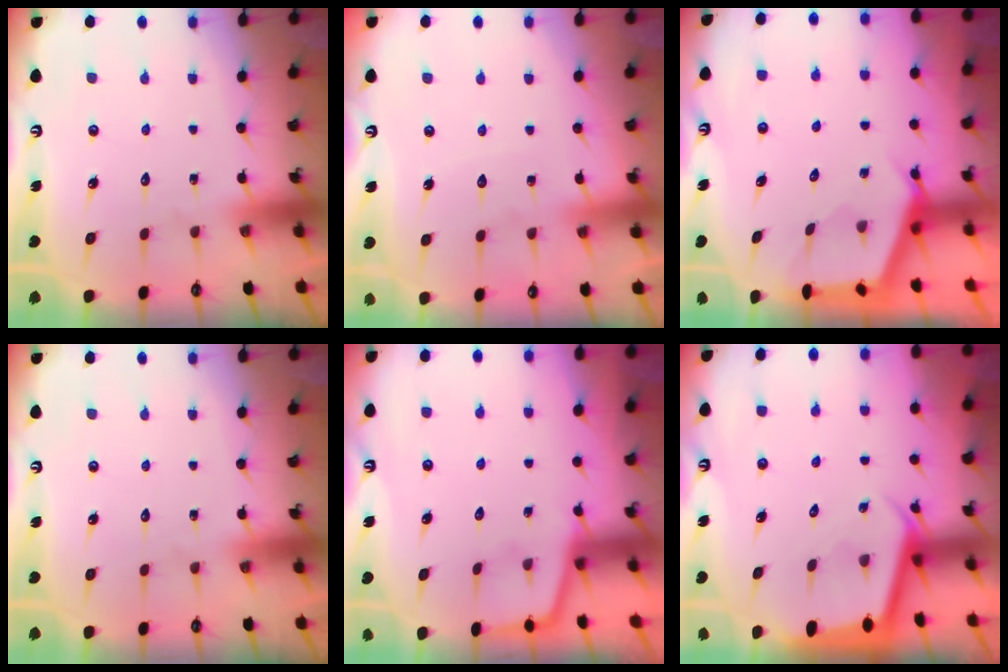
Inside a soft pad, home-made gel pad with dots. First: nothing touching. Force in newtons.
{"total": 3.4, "press": 3.4, "slide": 0.5}
{"total": 2.7, "press": 2.6, "slide": 0.4}
{"total": 0.0}
{"total": 1.7, "press": 1.7, "slide": 0.4}
{"total": 2.3, "press": 2.3, "slide": 0.1}